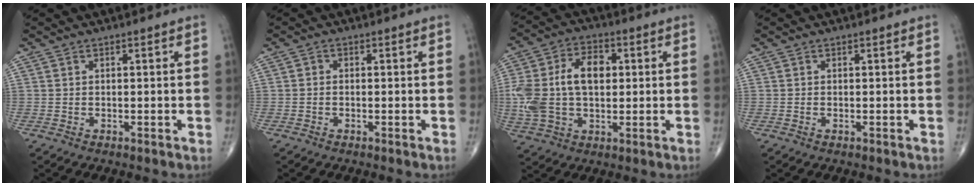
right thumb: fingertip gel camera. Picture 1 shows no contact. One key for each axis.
{"total": 0.7, "fx": -0.2, "fy": 0.6, "fz": 0.4, "tx": -0.002, "ty": 0.002, "tz": -0.009}
{"total": 16.0, "fx": 1.2, "fy": 10.1, "fz": 12.3, "tx": -0.247, "ty": 0.024, "tz": 0.023}
{"total": 0.0}